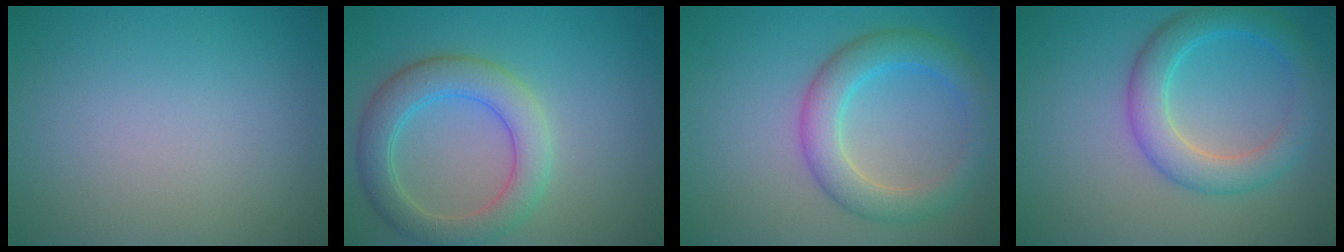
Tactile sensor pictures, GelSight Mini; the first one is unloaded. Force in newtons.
{"total": 5.1, "press": 5.1, "slide": 0.4}
{"total": 4.8, "press": 4.8, "slide": 0.2}
{"total": 4.7, "press": 4.7, "slide": 0.2}